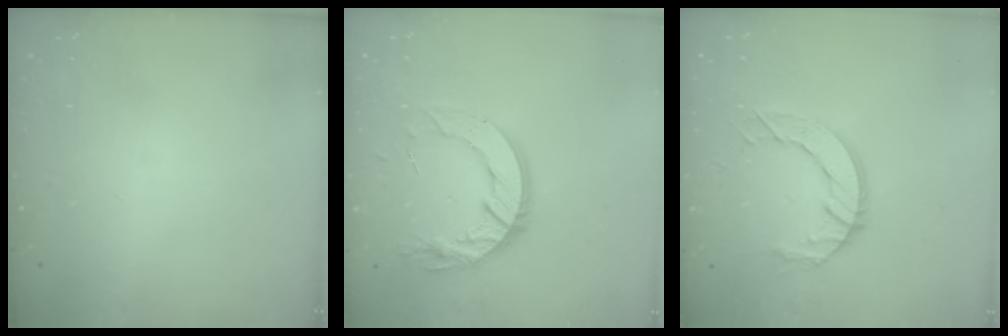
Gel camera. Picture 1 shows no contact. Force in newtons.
{"total": 13.8, "press": 13.8, "slide": 1.0}
{"total": 9.1, "press": 9.1, "slide": 0.5}